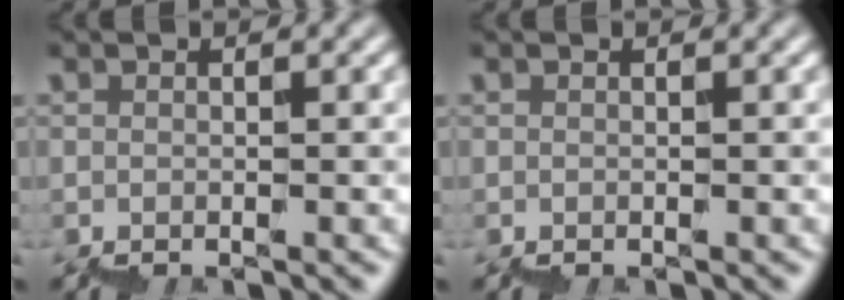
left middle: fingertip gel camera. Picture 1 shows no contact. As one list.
[{"total": 0.0}]